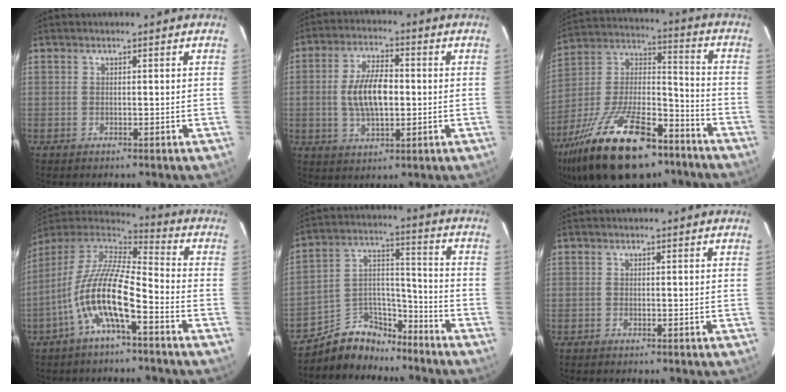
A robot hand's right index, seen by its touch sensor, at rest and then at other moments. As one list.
[{"total": 9.7, "force": [-0.4, 4.6, 8.5], "torque": [-0.166, 0.009, -0.005]}, {"total": 27.5, "force": [-17.4, 11.4, 18.0], "torque": [-0.350, -0.010, -0.278]}, {"total": 14.4, "force": [-6.0, 3.6, 12.6], "torque": [-0.241, -0.004, -0.120]}, {"total": 11.5, "force": [-9.4, 6.0, 2.7], "torque": [-0.053, 0.065, -0.156]}, {"total": 0.0}]